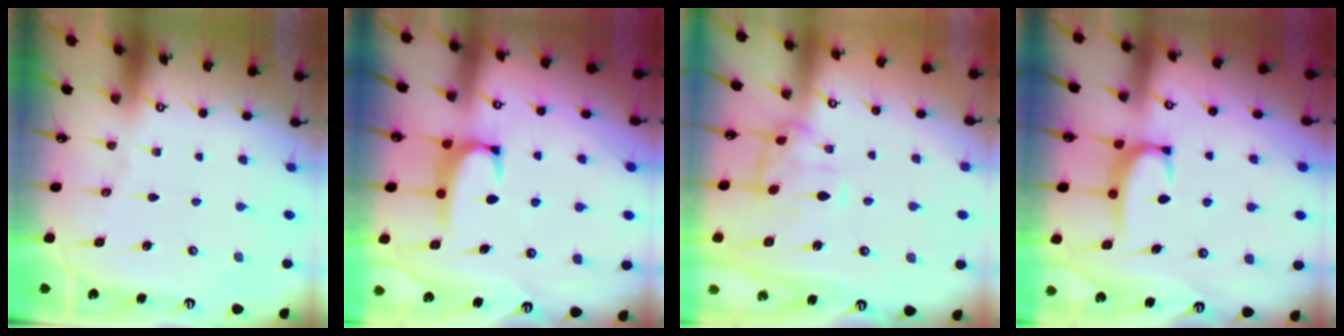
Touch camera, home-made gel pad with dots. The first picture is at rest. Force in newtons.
{"total": 2.0, "press": 2.0, "slide": 0.3}
{"total": 2.5, "press": 2.4, "slide": 0.6}
{"total": 2.7, "press": 2.6, "slide": 0.5}